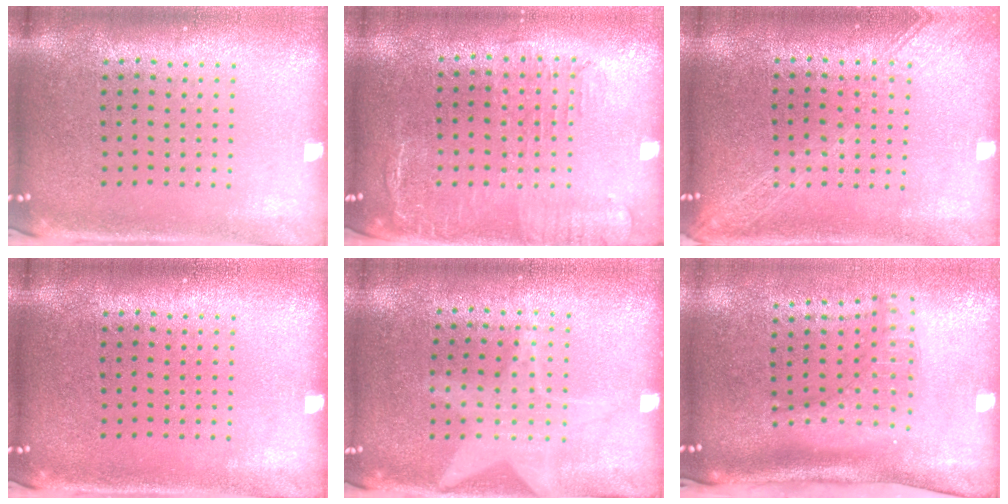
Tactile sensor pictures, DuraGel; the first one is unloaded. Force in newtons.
{"total": 1.8, "press": 1.5, "slide": 1.1}
{"total": 1.6, "press": 1.5, "slide": 0.2}
{"total": 0.0}
{"total": 1.2, "press": 1.2, "slide": 0.2}
{"total": 2.3, "press": 1.6, "slide": 1.6}